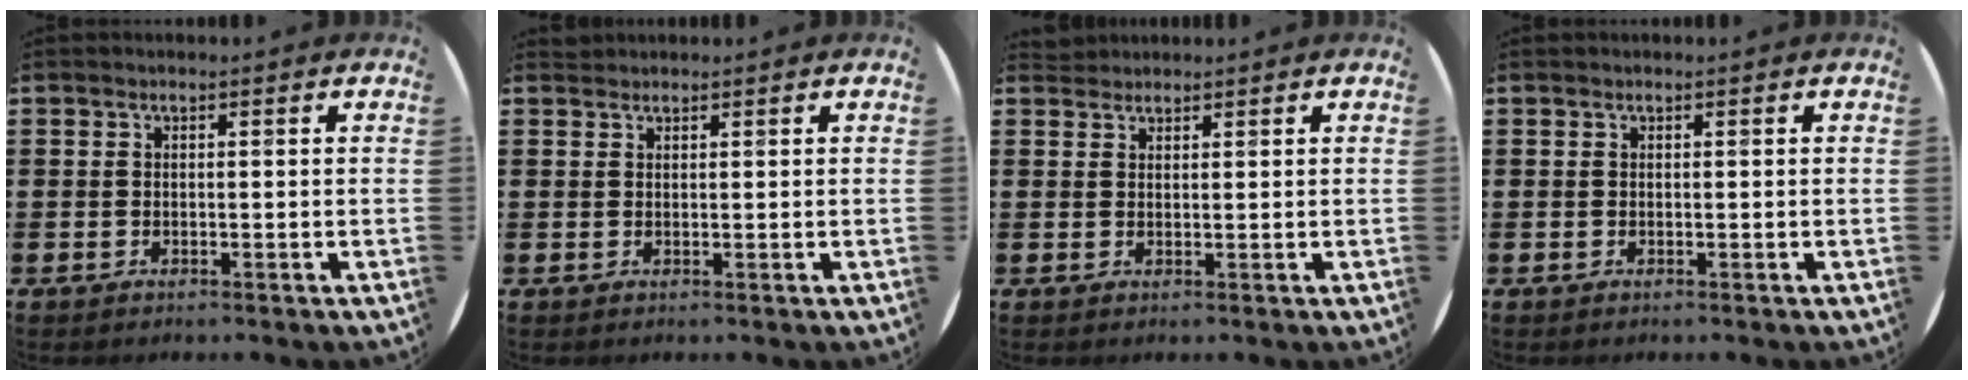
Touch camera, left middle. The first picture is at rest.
{"total": 0.7, "force": [0.7, 0.1, -0.2], "torque": [0.002, 0.003, 0.013]}
{"total": 1.3, "force": [1.3, 0.3, -0.2], "torque": [0.001, 0.003, 0.025]}
{"total": 0.0}